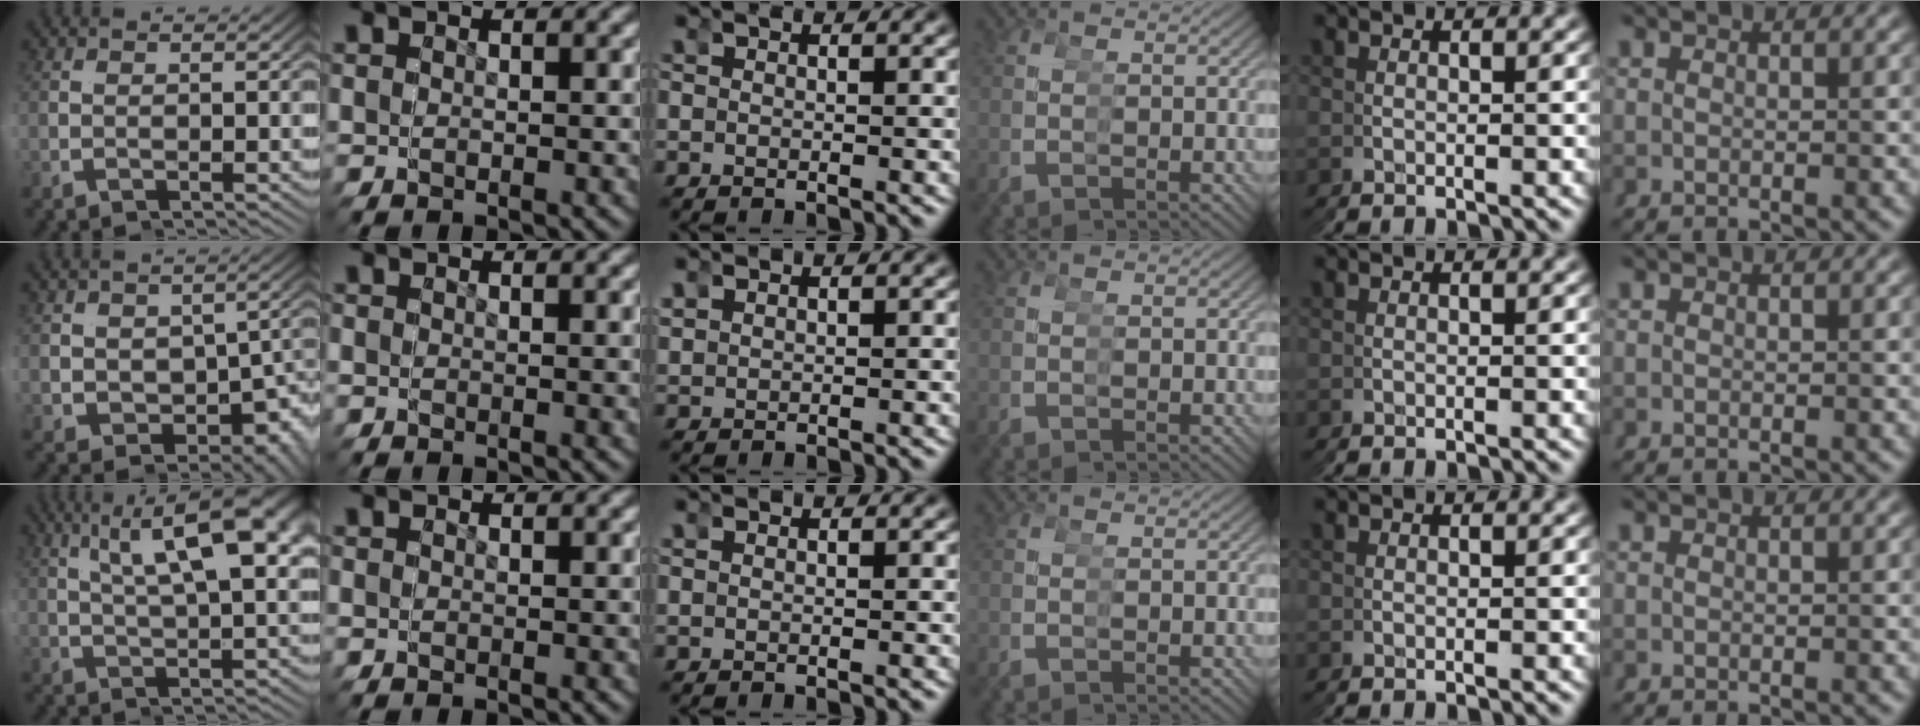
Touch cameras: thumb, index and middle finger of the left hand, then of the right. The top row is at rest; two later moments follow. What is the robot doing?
{"motion": "grasp_and_lifting", "object": "tape"}